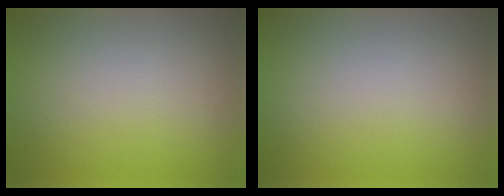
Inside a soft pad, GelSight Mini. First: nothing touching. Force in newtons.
{"total": 0.0}